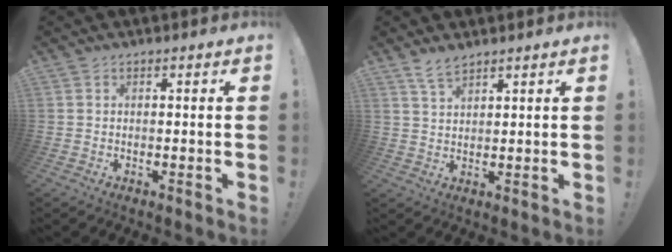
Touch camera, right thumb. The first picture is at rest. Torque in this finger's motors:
{"motor_torque": [-0.10, 0.26, -0.21, 0.22, -0.01]}